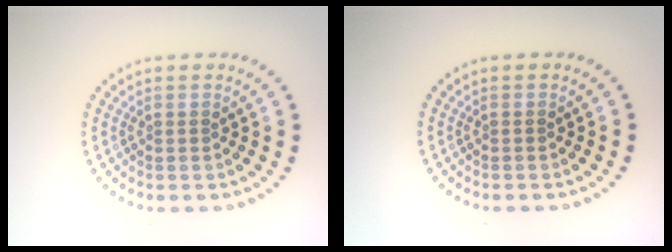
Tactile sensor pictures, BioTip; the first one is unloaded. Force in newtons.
{"total": 0.0}